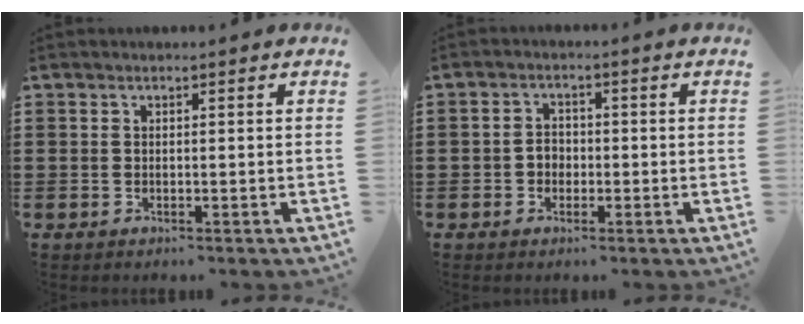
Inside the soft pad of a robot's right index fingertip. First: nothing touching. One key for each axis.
{"total": 2.3, "fx": -0.7, "fy": 1.9, "fz": 1.1, "tx": -0.024, "ty": 0.006, "tz": -0.017}